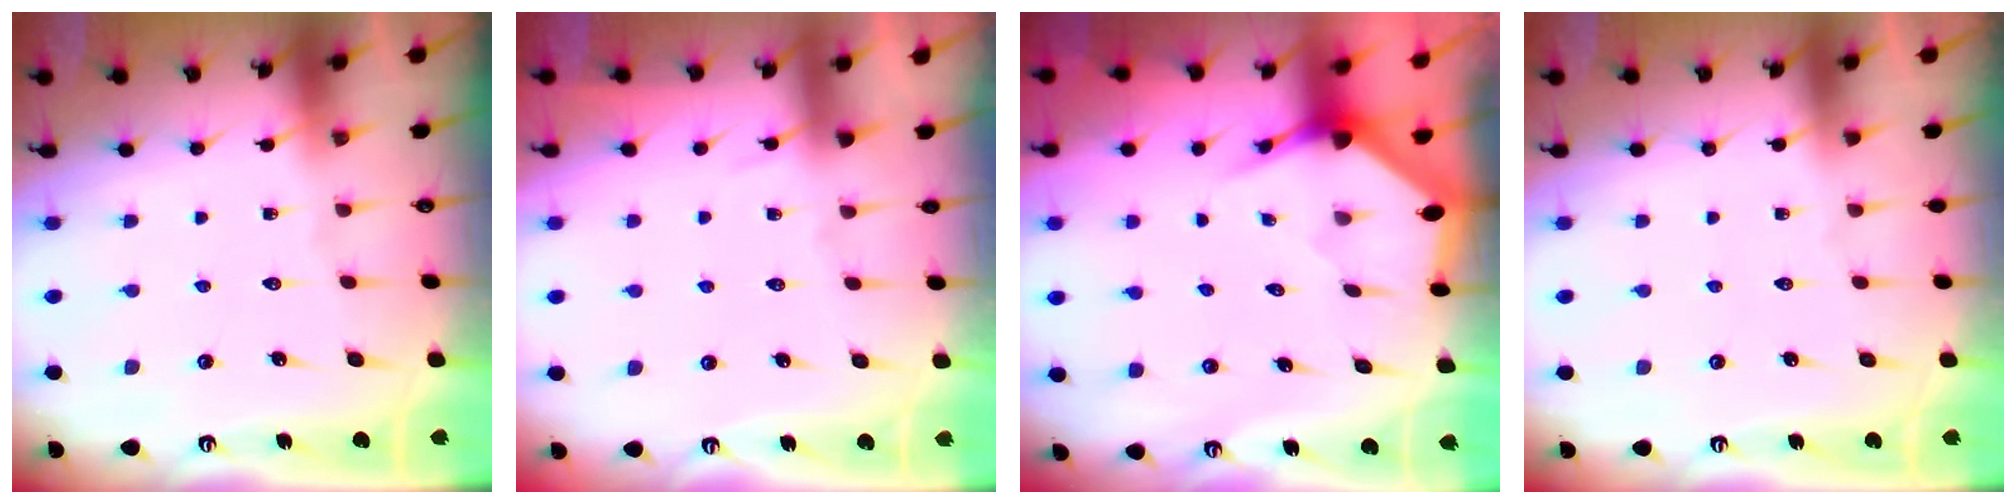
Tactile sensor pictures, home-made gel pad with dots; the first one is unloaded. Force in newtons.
{"total": 5.0, "press": 4.9, "slide": 0.7}
{"total": 2.9, "press": 2.9, "slide": 0.2}
{"total": 0.0}